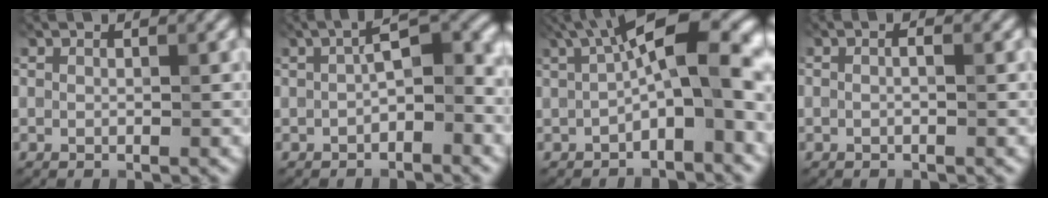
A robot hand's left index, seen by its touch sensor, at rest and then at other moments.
{"total": 4.9, "force": [-0.1, 1.9, 4.5], "torque": [-0.064, 0.017, -0.009]}
{"total": 10.3, "force": [1.2, 3.4, 9.6], "torque": [-0.134, 0.024, 0.008]}
{"total": 0.5, "force": [-0.1, 0.0, 0.5], "torque": [-0.017, 0.002, -0.002]}